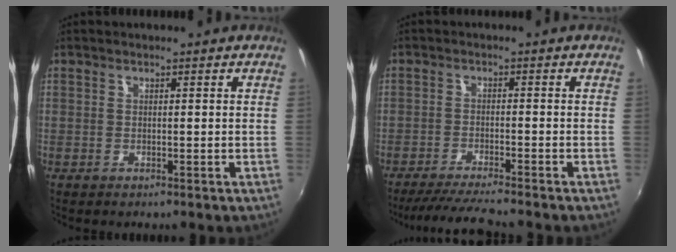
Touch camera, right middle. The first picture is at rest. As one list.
[{"total": 7.8, "force": [-7.1, -0.3, 3.3], "torque": [-0.083, -0.015, -0.121]}]